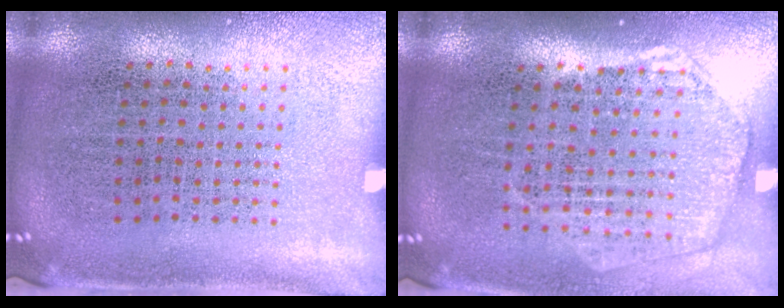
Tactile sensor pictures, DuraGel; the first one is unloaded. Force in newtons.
{"total": 1.9, "press": 1.7, "slide": 0.8}